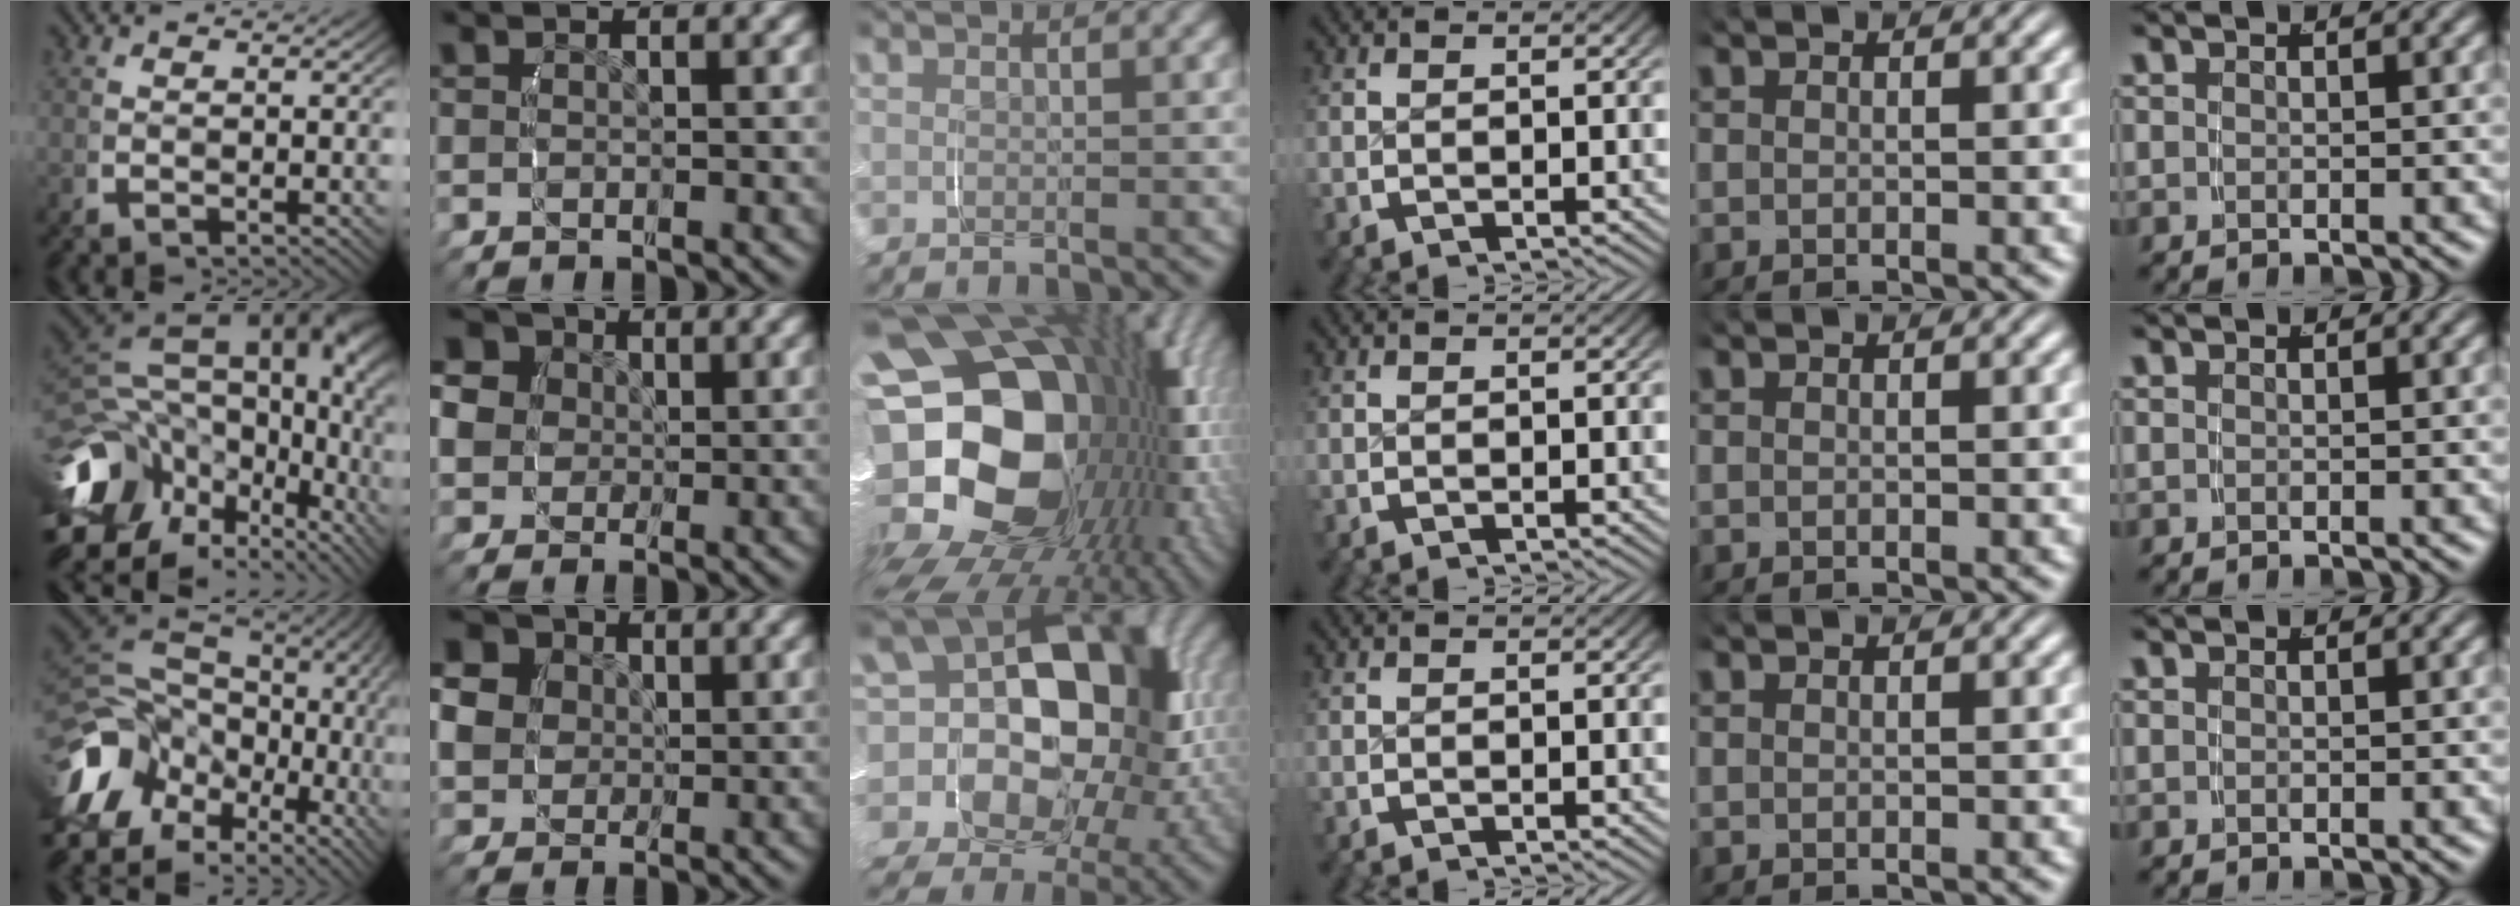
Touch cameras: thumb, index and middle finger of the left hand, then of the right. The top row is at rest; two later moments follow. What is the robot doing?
{"motion": "grasp_and_lifting", "object": "knife"}